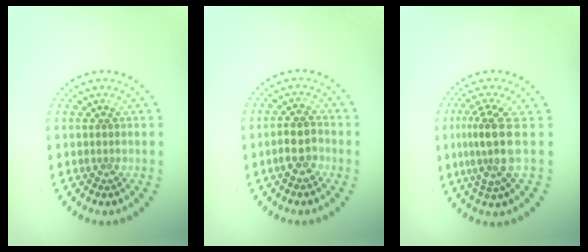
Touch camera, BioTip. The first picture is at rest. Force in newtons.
{"total": 2.5, "press": 2.4, "slide": 0.7}
{"total": 3.8, "press": 2.8, "slide": 2.5}